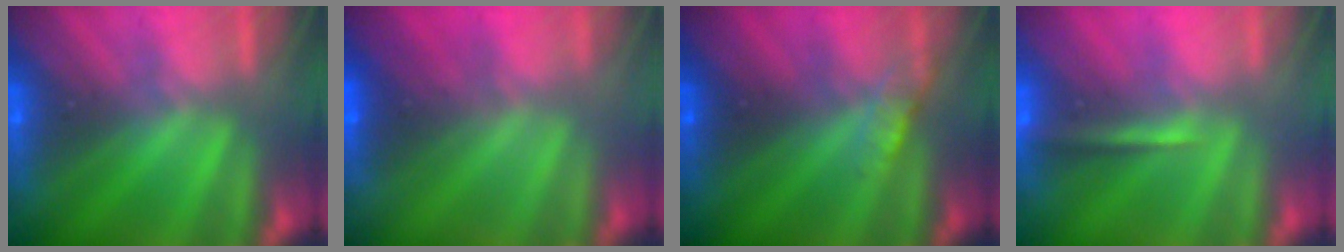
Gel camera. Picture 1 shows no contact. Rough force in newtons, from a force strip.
{"total": 1.8}
{"total": 3.0}
{"total": 1.3}